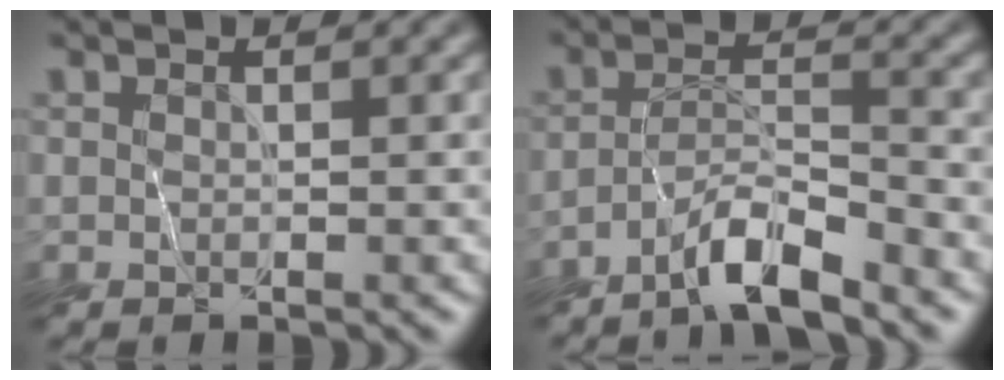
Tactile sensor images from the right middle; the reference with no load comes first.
{"total": 4.2, "force": [-3.8, -0.2, 1.9], "torque": [-0.035, 0.001, -0.079]}